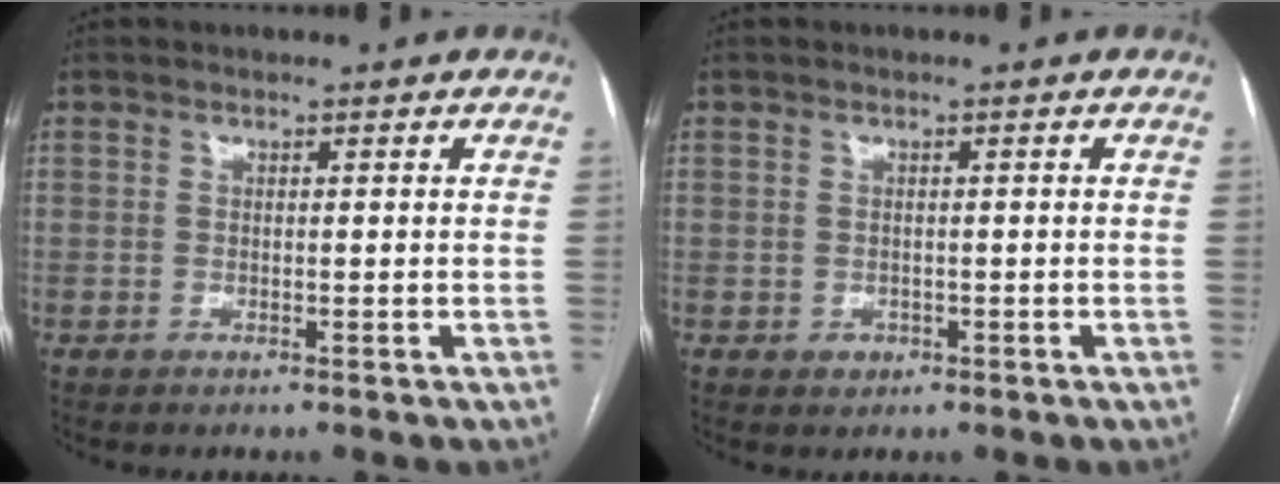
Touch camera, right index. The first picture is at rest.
{"total": 1.6, "force": [-0.5, 1.5, 0.3], "torque": [-0.001, 0.004, -0.003]}